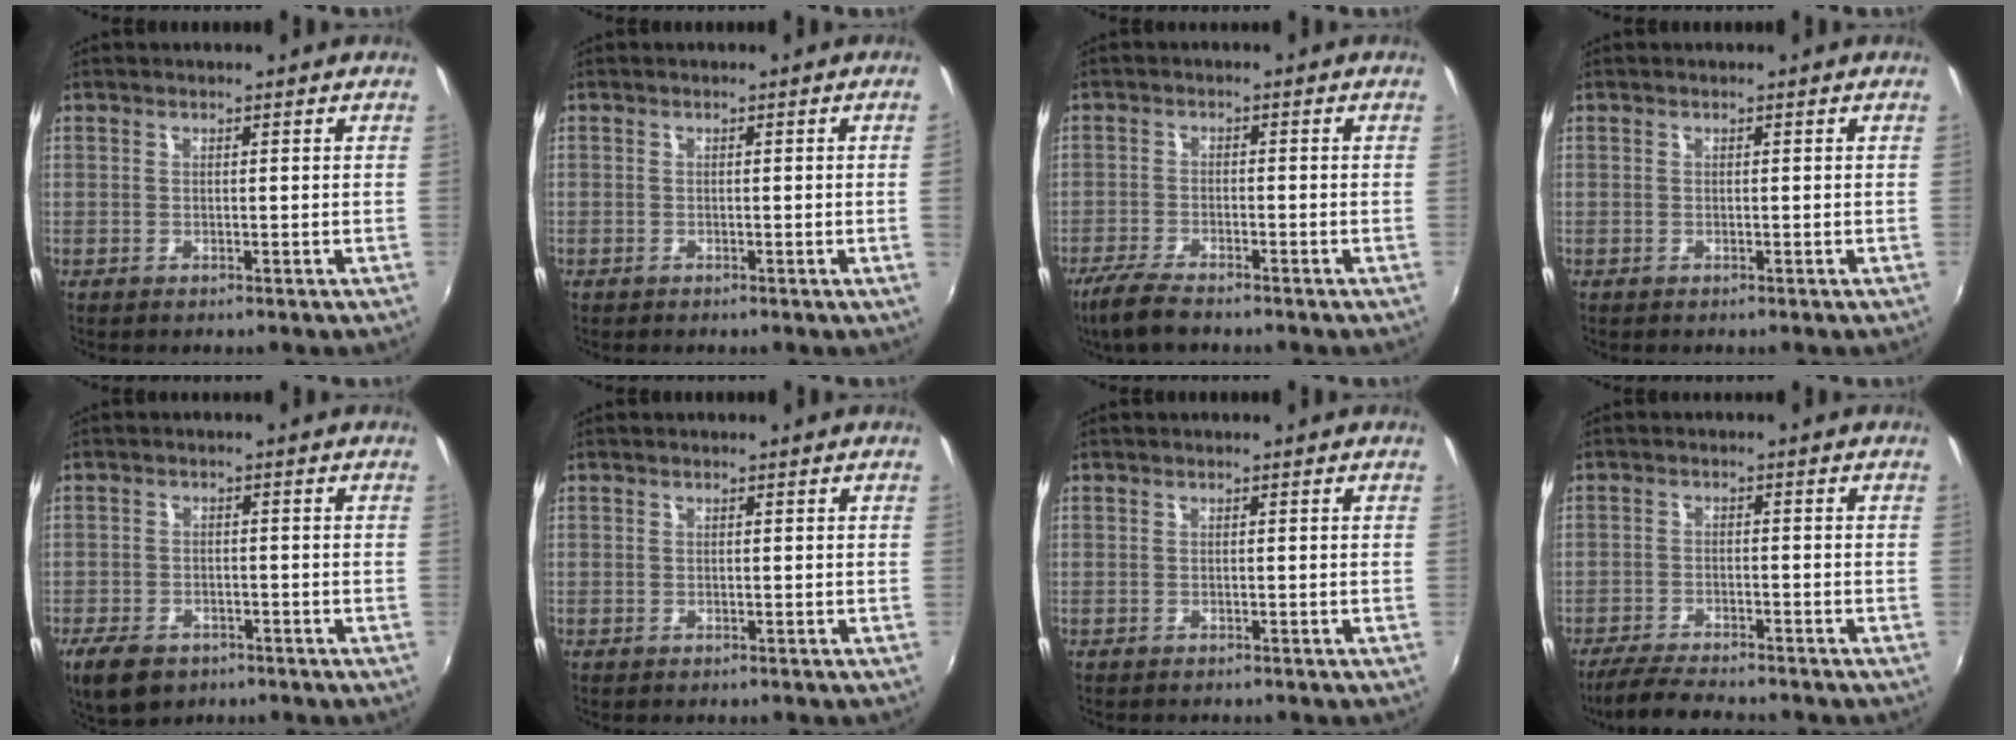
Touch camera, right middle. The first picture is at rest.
{"total": 0.9, "force": [-0.1, -0.5, 0.7], "torque": [-0.004, -0.005, -0.003]}
{"total": 6.2, "force": [-5.0, 1.2, 3.4], "torque": [-0.098, -0.018, -0.097]}
{"total": 0.0}
{"total": 7.9, "force": [-5.2, 4.5, 3.9], "torque": [-0.099, -0.015, -0.088]}
{"total": 0.0}
{"total": 1.0, "force": [-0.9, 0.3, 0.2], "torque": [-0.007, -0.004, -0.014]}
{"total": 8.9, "force": [-7.9, 1.4, 3.8], "torque": [-0.099, -0.022, -0.133]}